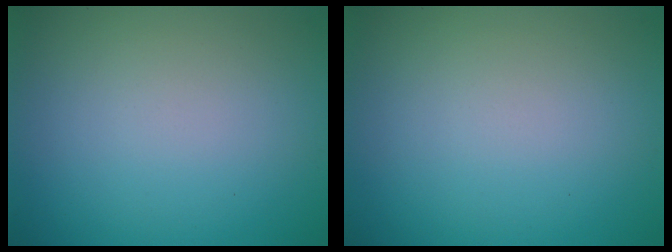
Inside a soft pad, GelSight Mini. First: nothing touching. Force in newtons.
{"total": 0.0}